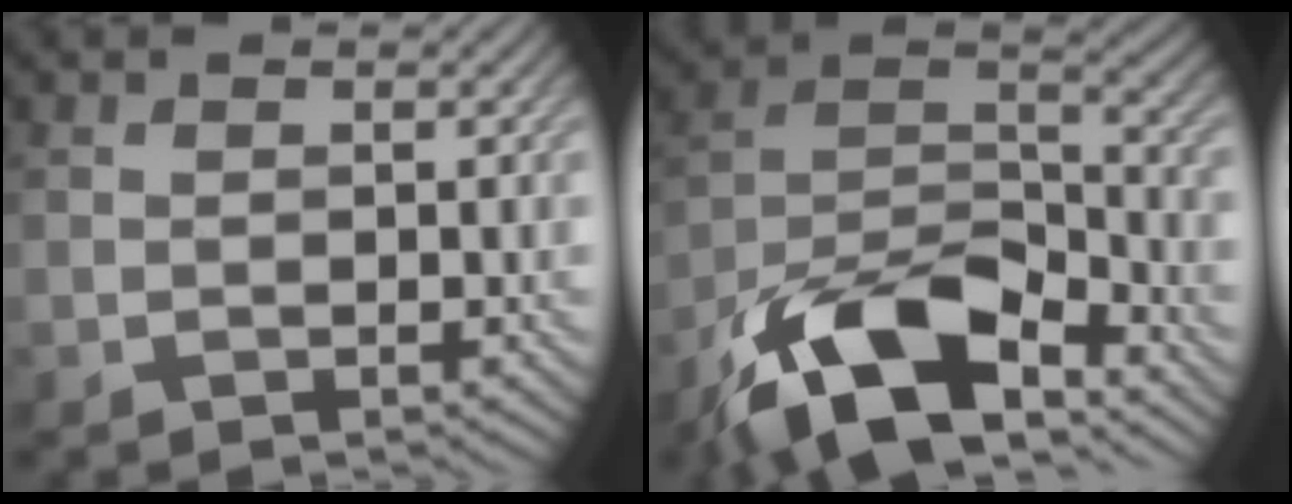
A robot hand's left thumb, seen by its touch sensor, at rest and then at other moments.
{"total": 14.9, "force": [-10.2, 5.8, 9.1], "torque": [-0.183, -0.011, -0.203]}